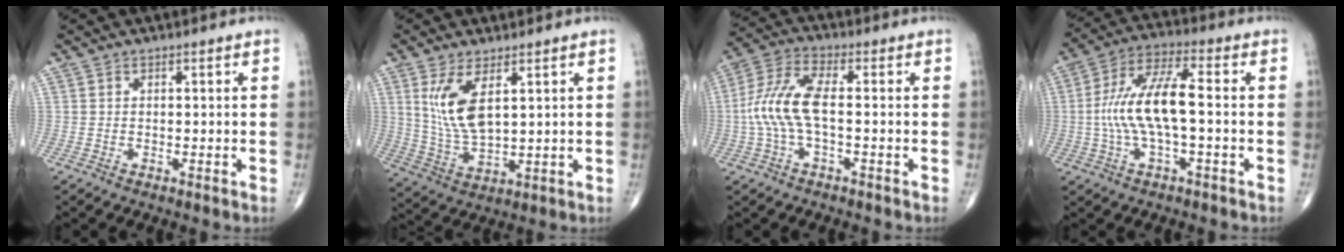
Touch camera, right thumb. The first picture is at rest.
{"total": 9.6, "force": [3.4, 4.0, 8.0], "torque": [-0.160, -0.021, 0.079]}
{"total": 9.8, "force": [-0.9, 3.6, 9.1], "torque": [-0.218, 0.028, -0.021]}
{"total": 12.5, "force": [-0.9, 3.9, 11.8], "torque": [-0.250, 0.036, -0.019]}